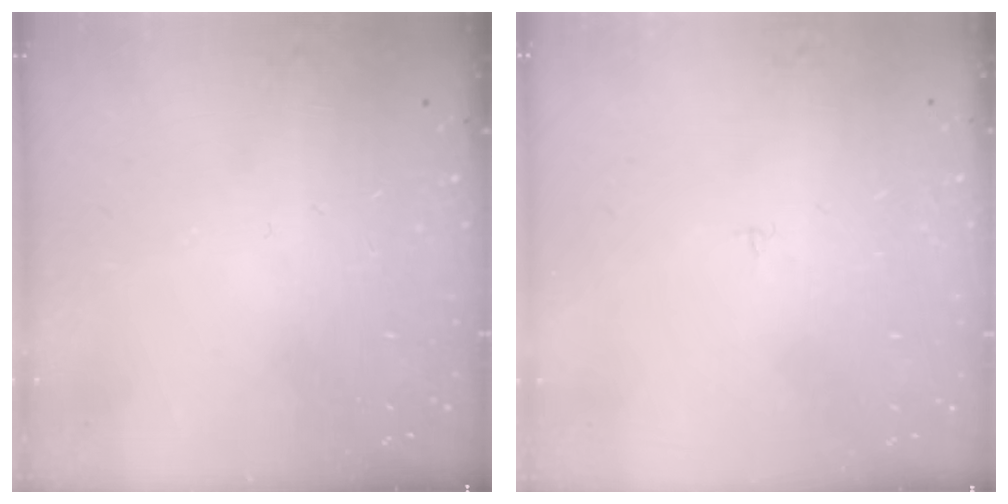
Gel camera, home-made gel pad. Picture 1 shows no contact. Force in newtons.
{"total": 1.2, "press": 1.2, "slide": 0.1}